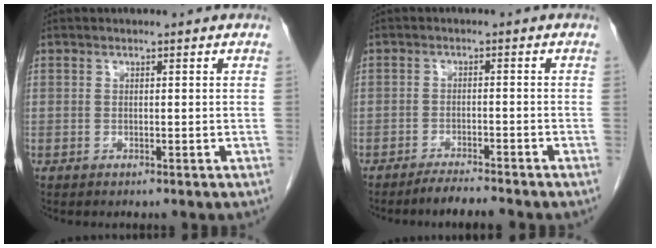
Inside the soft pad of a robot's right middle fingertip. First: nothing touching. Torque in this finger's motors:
{"motor_torque": [0.13, -0.11, 0.05, 0.04]}